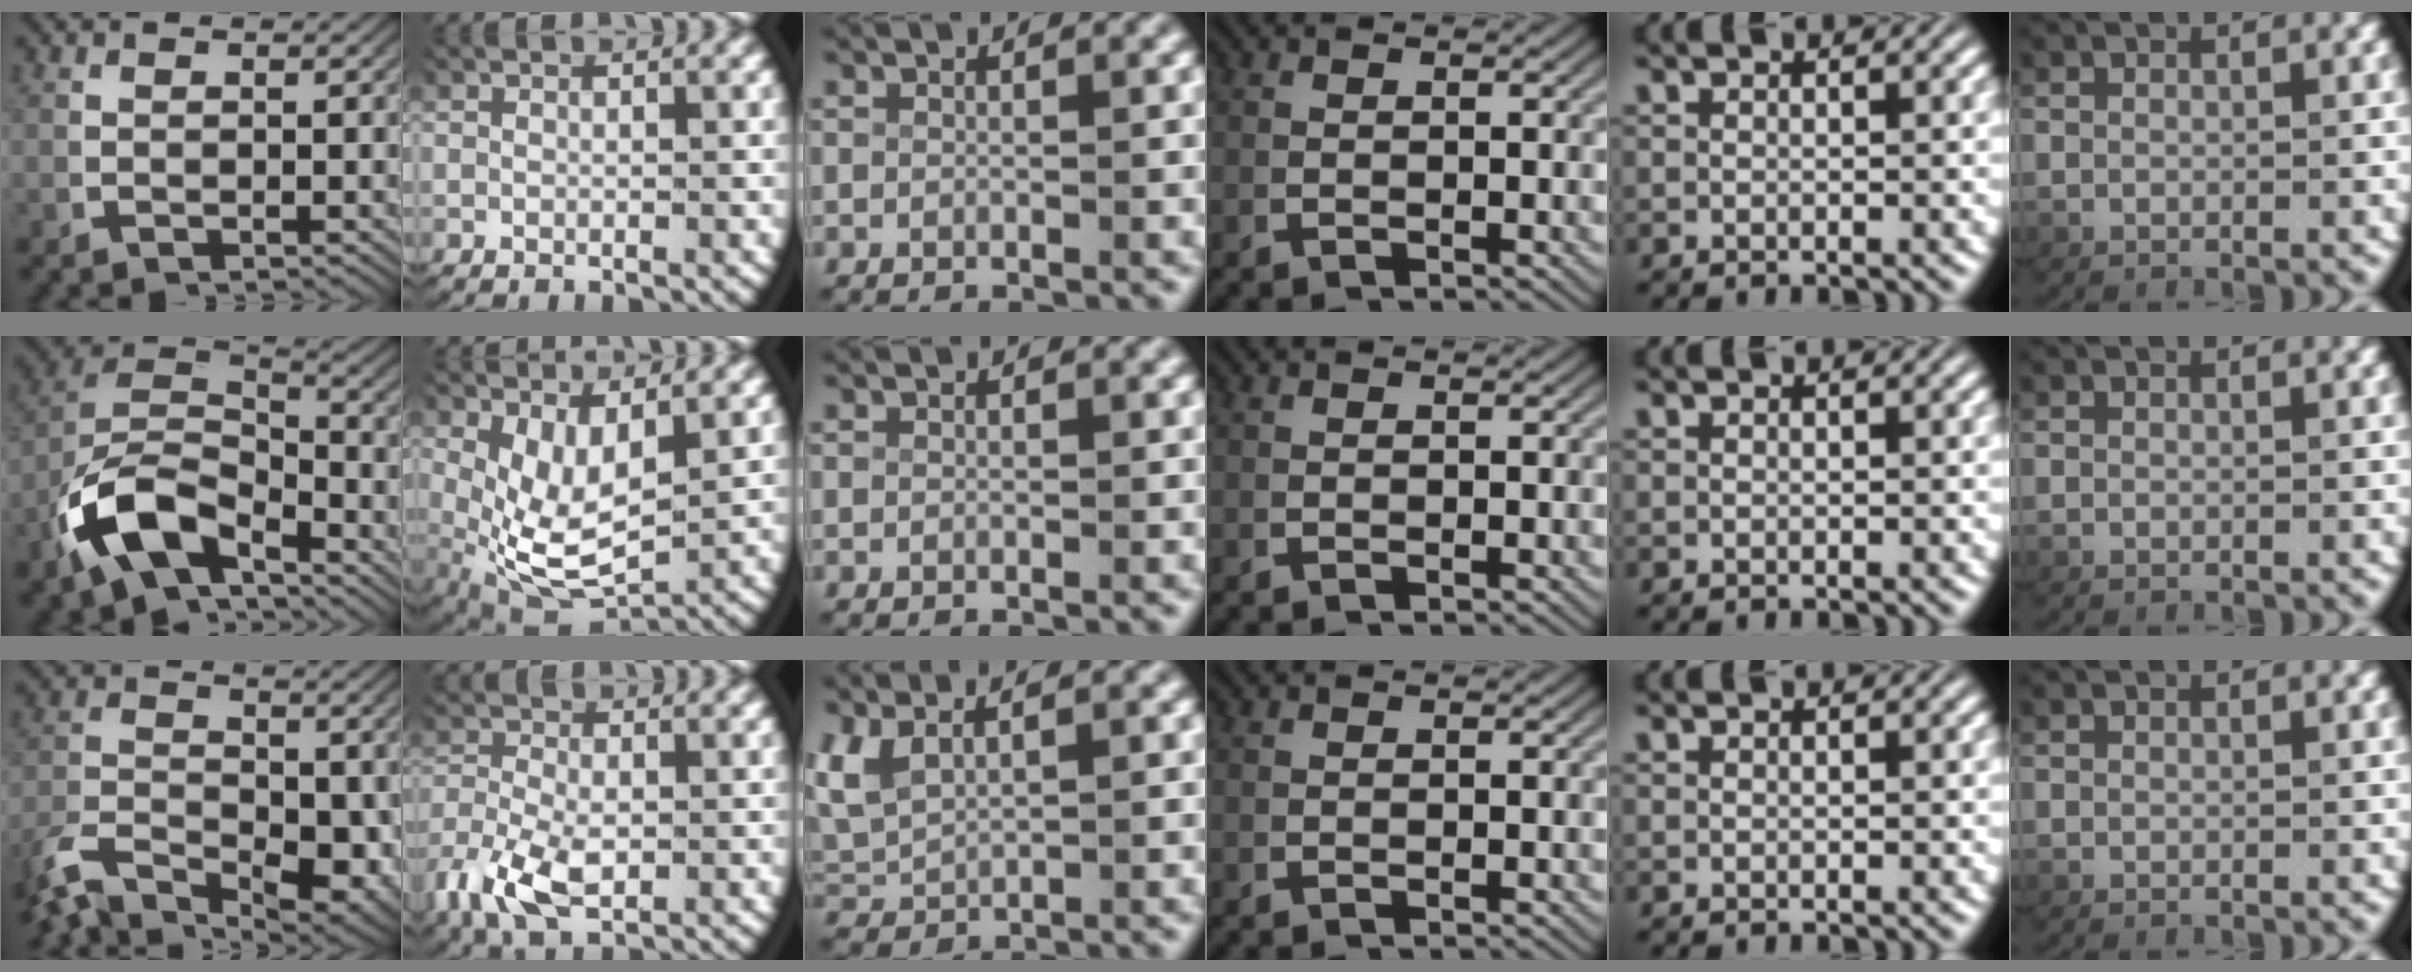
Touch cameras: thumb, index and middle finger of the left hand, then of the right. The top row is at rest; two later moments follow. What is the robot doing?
{"motion": "lift_and_place", "object": "scissors"}